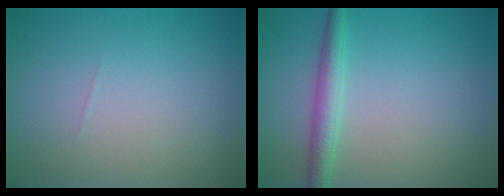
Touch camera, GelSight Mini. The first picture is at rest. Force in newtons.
{"total": 2.6, "press": 2.6, "slide": 0.0}